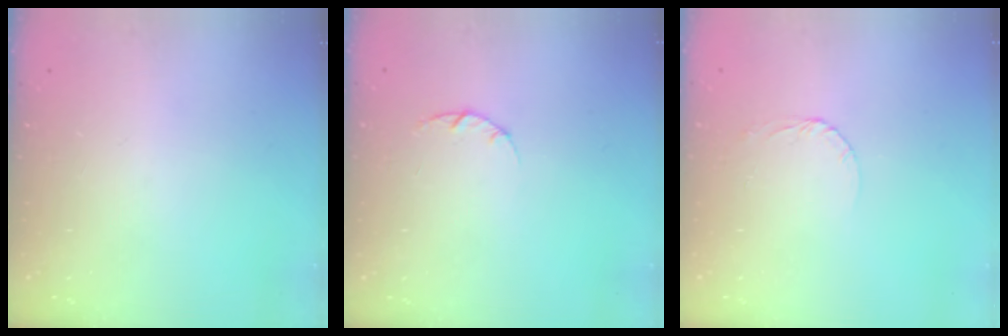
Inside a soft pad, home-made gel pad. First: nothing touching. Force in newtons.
{"total": 3.0, "press": 3.0, "slide": 0.4}
{"total": 2.6, "press": 2.6, "slide": 0.1}